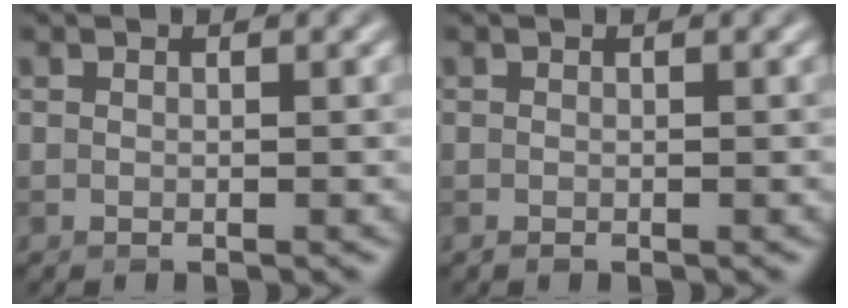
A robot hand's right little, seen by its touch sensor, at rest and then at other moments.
{"total": 0.0}